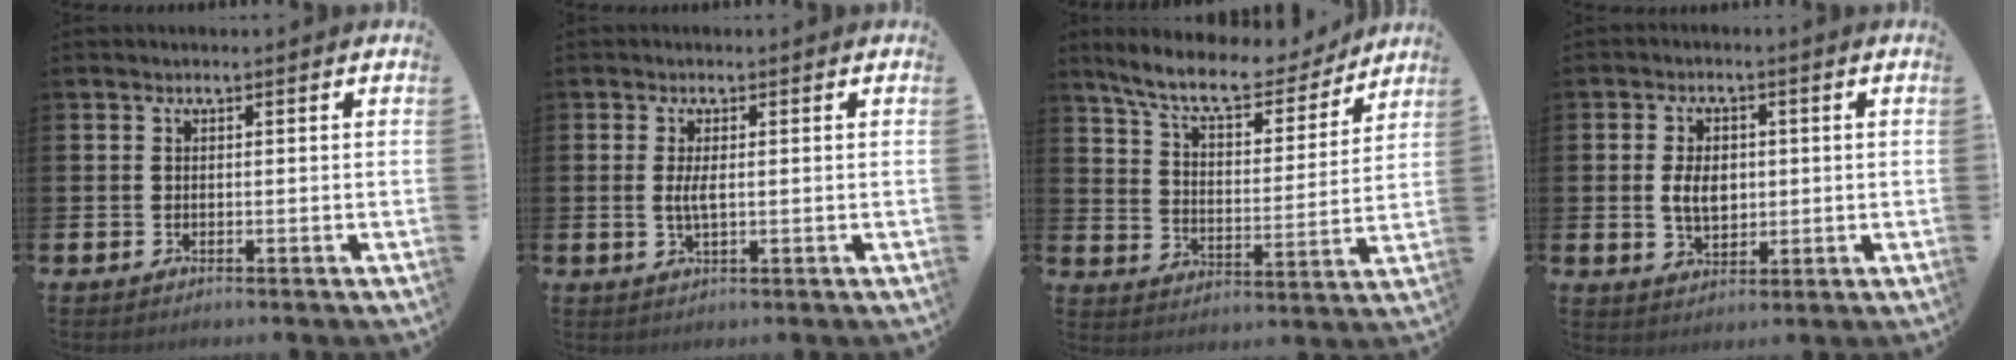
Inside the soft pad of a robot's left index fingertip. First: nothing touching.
{"total": 2.2, "force": [0.2, 0.7, 2.1], "torque": [-0.034, -0.001, -0.001]}
{"total": 9.8, "force": [8.7, 2.2, 3.8], "torque": [-0.104, -0.052, 0.150]}
{"total": 4.7, "force": [0.4, 3.0, 3.5], "torque": [-0.059, 0.006, 0.003]}